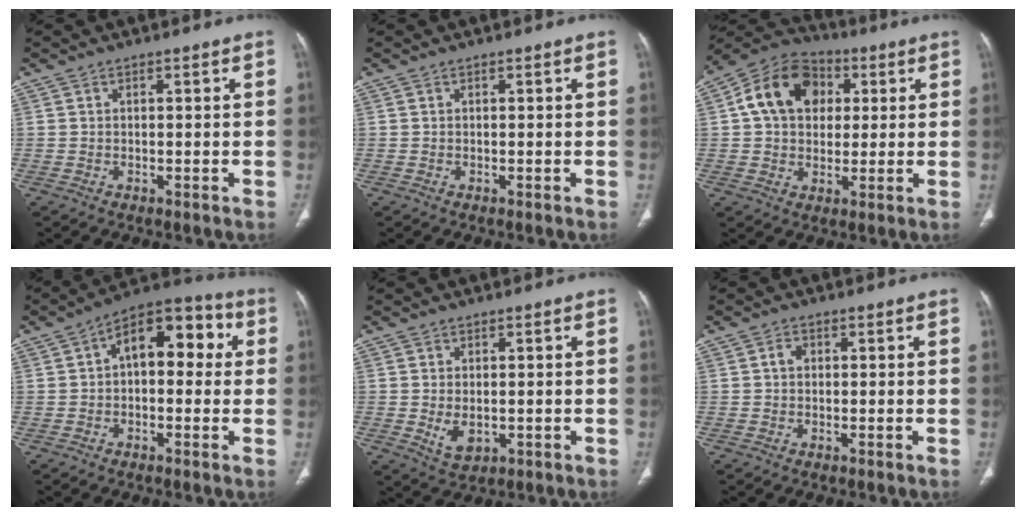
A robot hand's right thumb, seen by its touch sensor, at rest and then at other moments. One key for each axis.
{"total": 0.0}
{"total": 12.4, "fx": 2.9, "fy": 9.5, "fz": 7.3, "tx": -0.099, "ty": 0.011, "tz": 0.039}
{"total": 13.0, "fx": 2.0, "fy": 7.5, "fz": 10.4, "tx": -0.109, "ty": 0.042, "tz": 0.017}
{"total": 4.2, "fx": -0.5, "fy": 2.7, "fz": 3.2, "tx": -0.053, "ty": -0.010, "tz": 0.002}
{"total": 1.5, "fx": 0.1, "fy": 1.2, "fz": 0.9, "tx": -0.012, "ty": 0.006, "tz": -0.001}